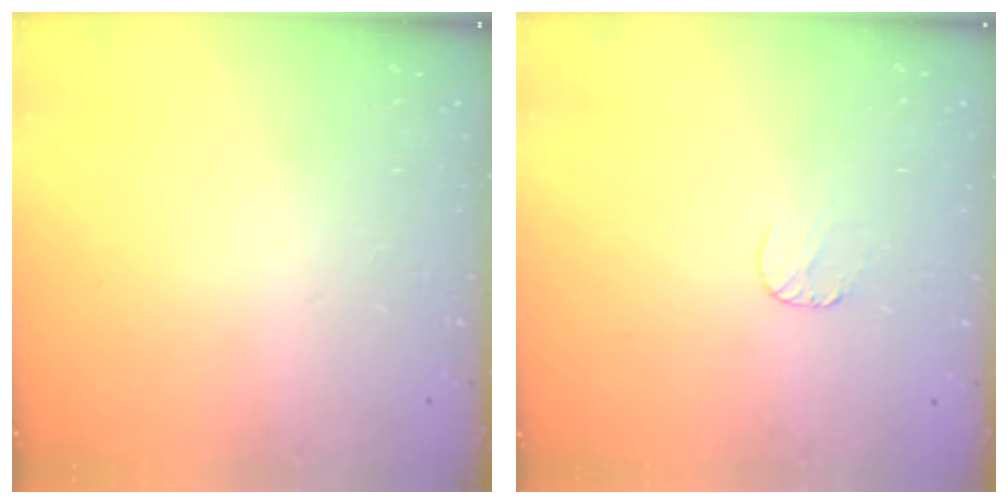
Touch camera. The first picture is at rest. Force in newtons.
{"total": 4.8, "press": 4.8, "slide": 0.5}